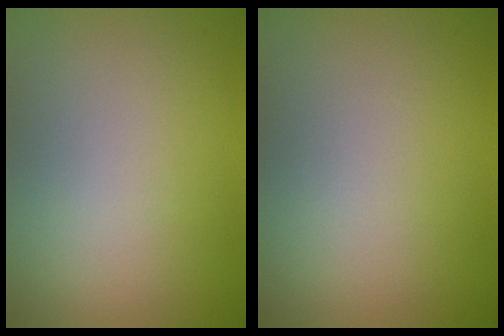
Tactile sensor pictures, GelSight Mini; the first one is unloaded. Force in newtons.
{"total": 0.0}